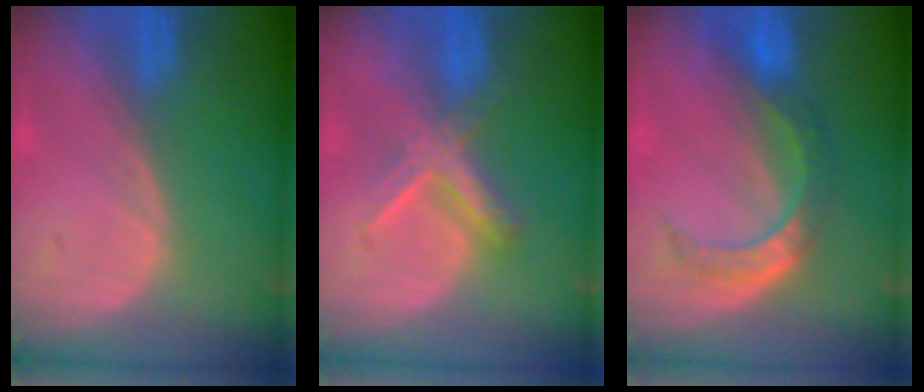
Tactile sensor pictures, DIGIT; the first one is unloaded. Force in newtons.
{"total": 5.5, "press": 5.4, "slide": 1.1}
{"total": 6.0, "press": 5.9, "slide": 0.4}